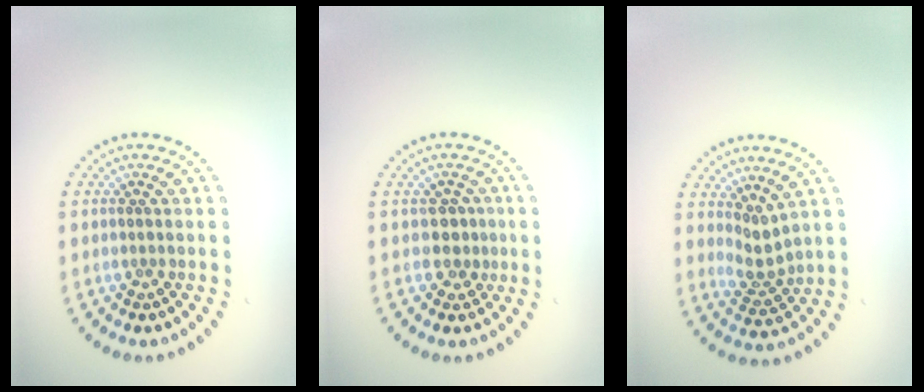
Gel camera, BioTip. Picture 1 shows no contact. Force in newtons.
{"total": 2.0, "press": 1.5, "slide": 1.4}
{"total": 2.2, "press": 1.5, "slide": 1.6}